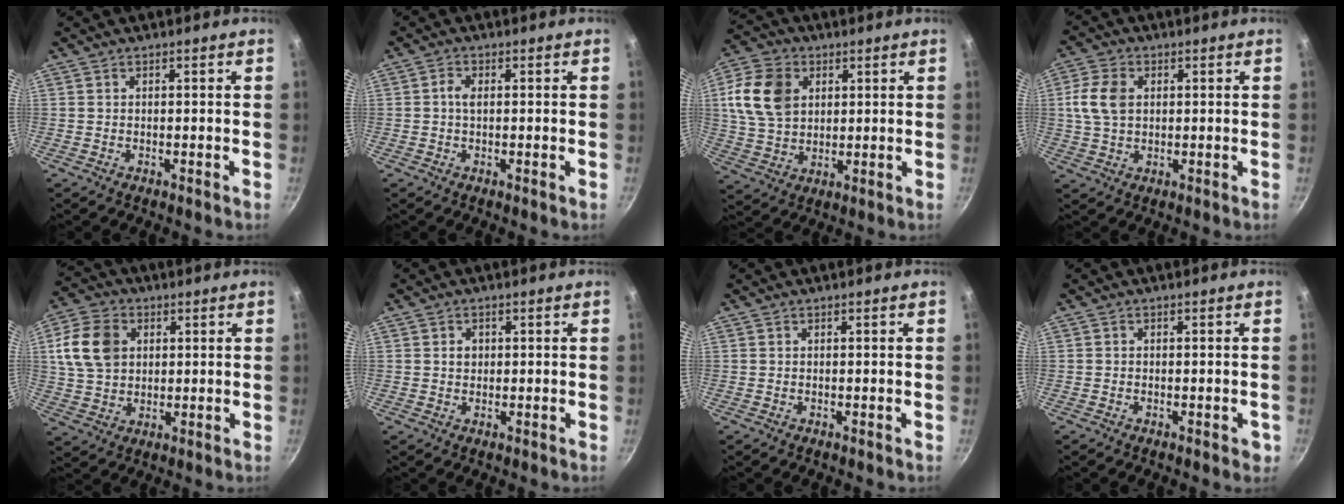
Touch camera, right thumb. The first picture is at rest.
{"total": 2.0, "force": [0.0, 0.8, 1.8], "torque": [-0.045, 0.006, -0.006]}
{"total": 12.7, "force": [3.4, 9.4, 7.9], "torque": [-0.134, -0.002, 0.063]}
{"total": 7.3, "force": [1.3, 5.1, 5.1], "torque": [-0.092, 0.006, 0.022]}
{"total": 11.8, "force": [2.9, 8.9, 7.1], "torque": [-0.118, 0.004, 0.049]}
{"total": 1.7, "force": [0.2, 1.5, 0.8], "torque": [-0.007, 0.005, 0.003]}
{"total": 0.0}
{"total": 1.8, "force": [-0.8, 1.0, 1.3], "torque": [-0.011, 0.006, -0.011]}